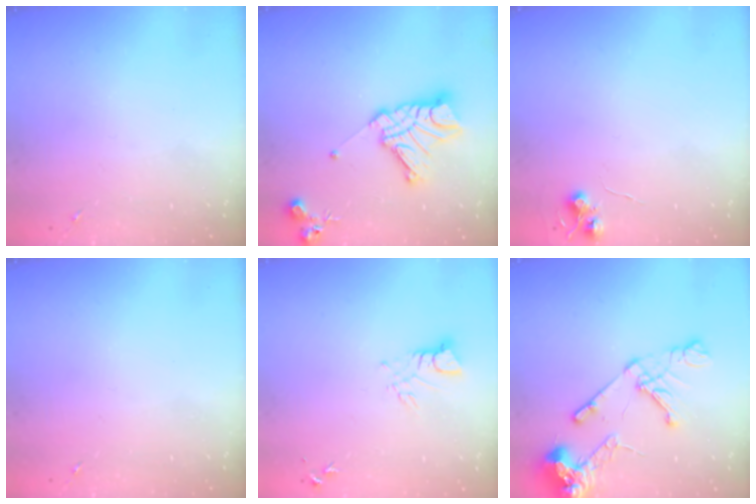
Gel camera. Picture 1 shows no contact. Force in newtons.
{"total": 16.1, "press": 16.0, "slide": 1.6}
{"total": 5.5, "press": 5.5, "slide": 0.5}
{"total": 0.0}
{"total": 3.7, "press": 3.7, "slide": 0.4}
{"total": 14.1, "press": 14.0, "slide": 1.9}